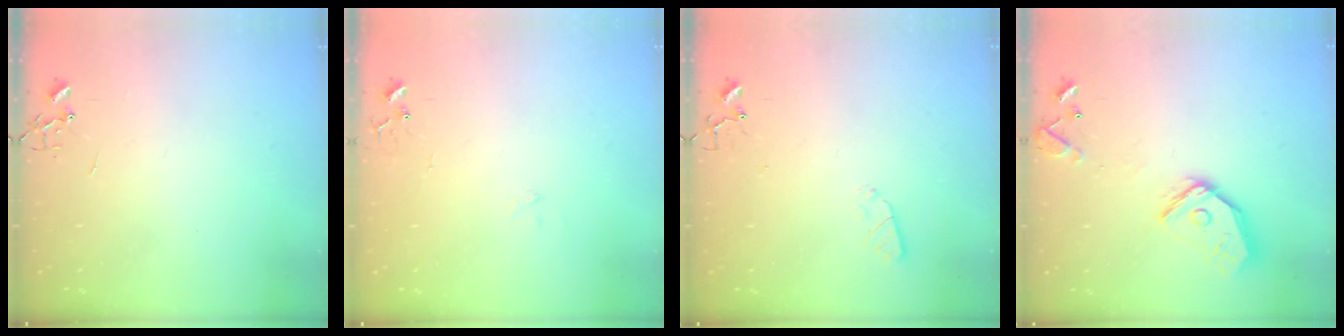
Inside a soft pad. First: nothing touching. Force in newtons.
{"total": 7.6, "press": 7.6, "slide": 0.5}
{"total": 2.9, "press": 2.8, "slide": 0.5}
{"total": 14.6, "press": 14.4, "slide": 1.8}